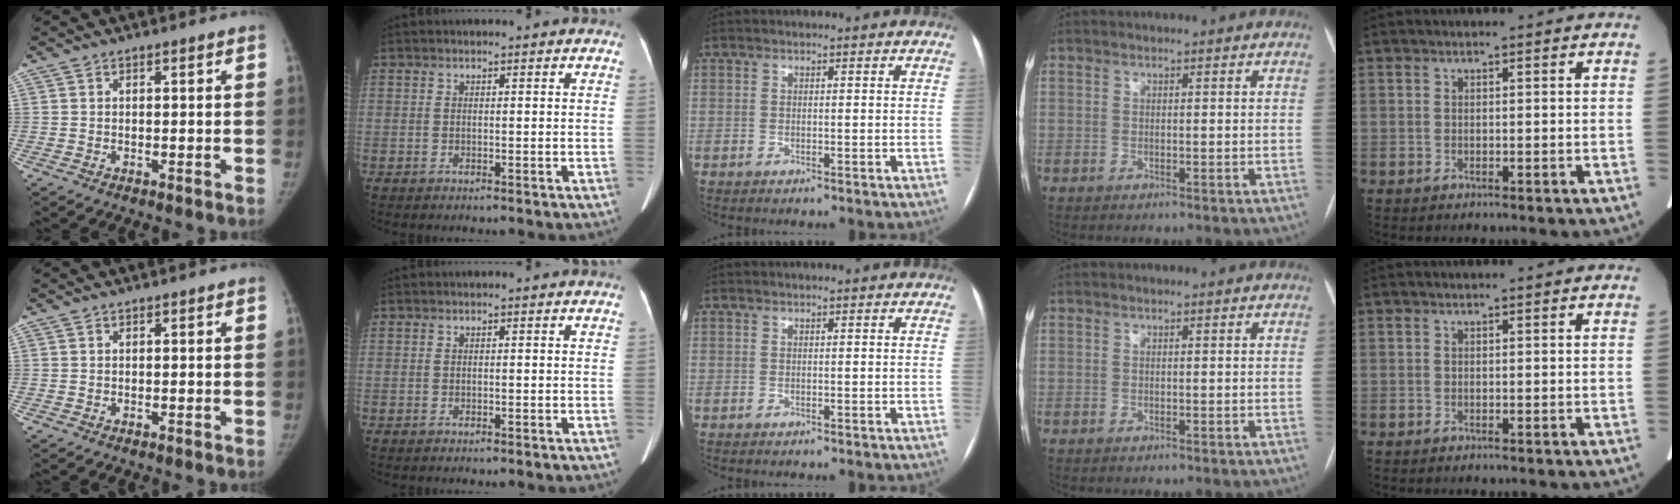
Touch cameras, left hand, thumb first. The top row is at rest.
{}